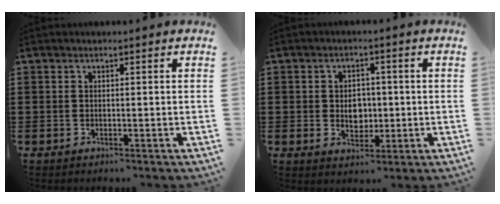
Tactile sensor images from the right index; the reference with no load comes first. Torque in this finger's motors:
{"motor_torque": [1.09, 0.44, 0.47, 0.03]}